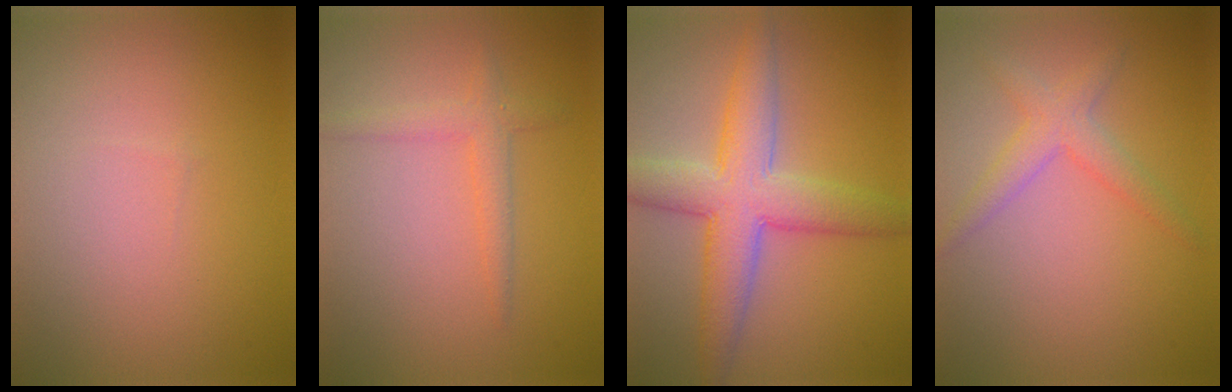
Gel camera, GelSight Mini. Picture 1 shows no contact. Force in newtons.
{"total": 2.1, "press": 2.1, "slide": 0.0}
{"total": 6.9, "press": 6.9, "slide": 0.4}
{"total": 2.6, "press": 2.6, "slide": 0.1}